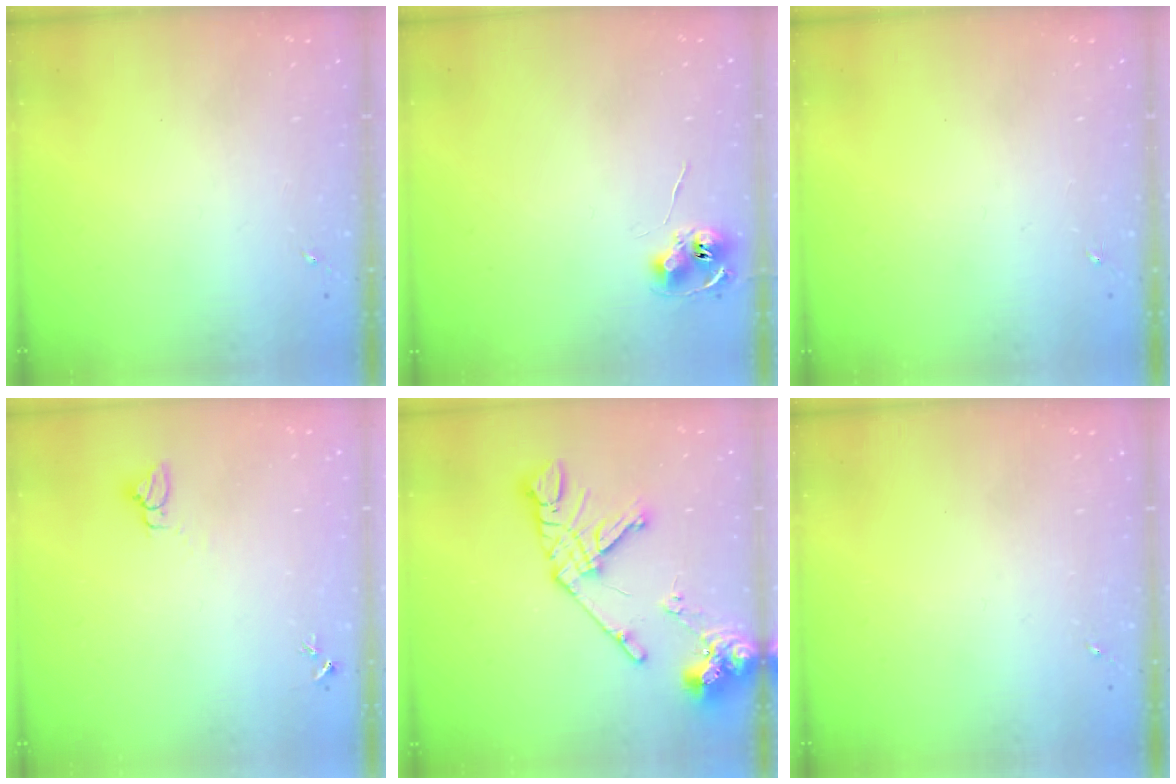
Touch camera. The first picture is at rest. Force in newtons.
{"total": 7.5, "press": 7.5, "slide": 0.5}
{"total": 0.0}
{"total": 2.7, "press": 2.7, "slide": 0.1}
{"total": 17.0, "press": 16.9, "slide": 2.2}
{"total": 0.0}